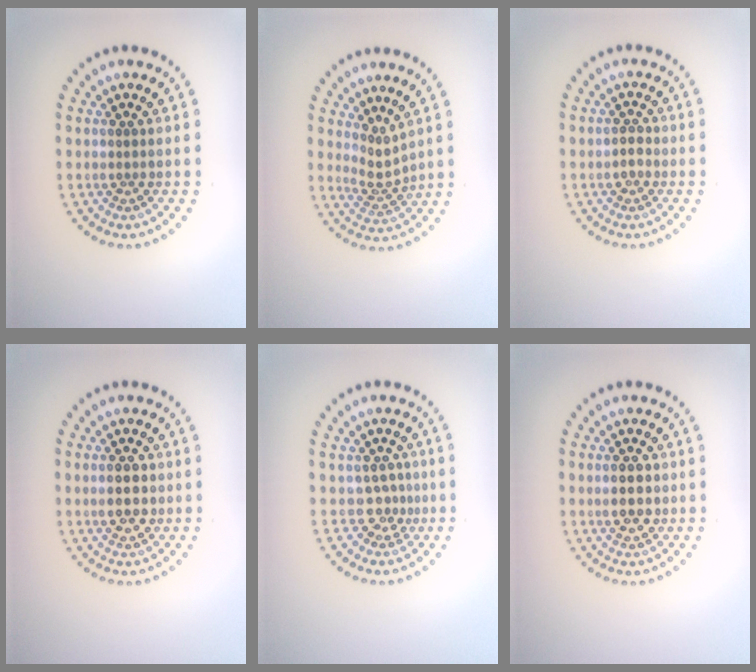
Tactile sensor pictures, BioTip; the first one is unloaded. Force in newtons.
{"total": 2.2, "press": 1.5, "slide": 1.6}
{"total": 1.4, "press": 1.2, "slide": 0.6}
{"total": 3.1, "press": 3.0, "slide": 0.2}
{"total": 2.2, "press": 1.5, "slide": 1.6}
{"total": 2.6, "press": 2.6, "slide": 0.0}